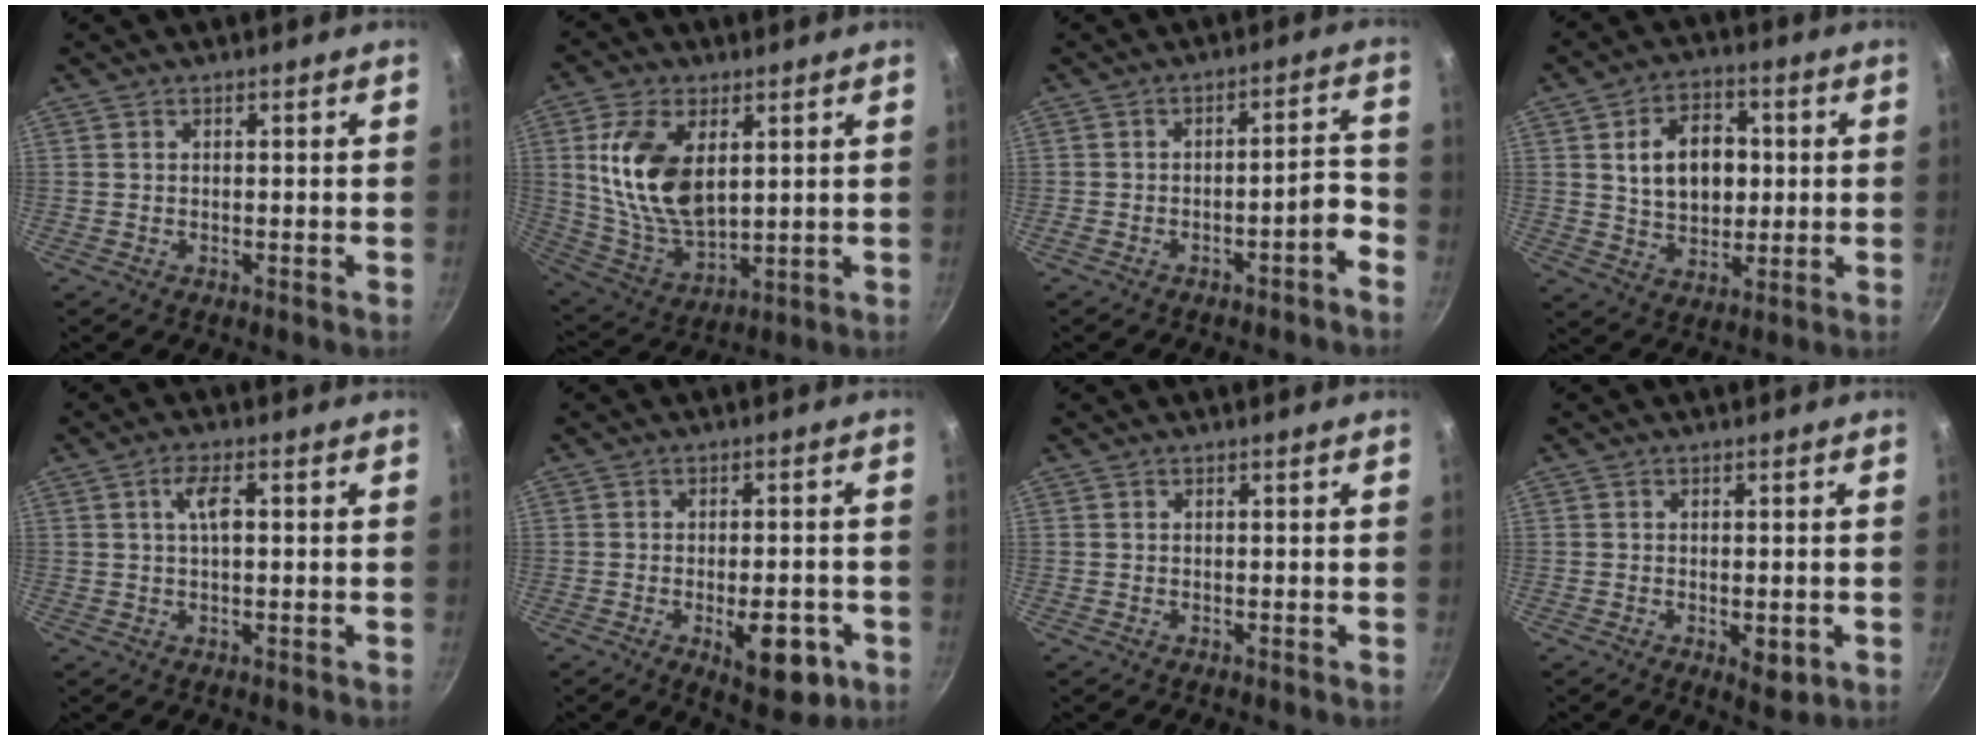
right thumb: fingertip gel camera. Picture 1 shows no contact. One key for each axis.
{"total": 16.2, "fx": 4.0, "fy": 9.2, "fz": 12.7, "tx": -0.229, "ty": -0.024, "tz": 0.089}
{"total": 5.3, "fx": -3.2, "fy": 1.3, "fz": 4.0, "tx": -0.054, "ty": 0.049, "tz": -0.034}
{"total": 12.6, "fx": 1.8, "fy": 8.9, "fz": 8.8, "tx": -0.107, "ty": 0.001, "tz": 0.032}
{"total": 4.1, "fx": 0.7, "fy": 1.4, "fz": 3.8, "tx": -0.074, "ty": 0.008, "tz": 0.012}
{"total": 10.0, "fx": -3.5, "fy": 4.6, "fz": 8.2, "tx": -0.080, "ty": 0.009, "tz": -0.037}
{"total": 0.0}
{"total": 4.2, "fx": -1.2, "fy": 1.9, "fz": 3.6, "tx": -0.047, "ty": -0.006, "tz": -0.011}